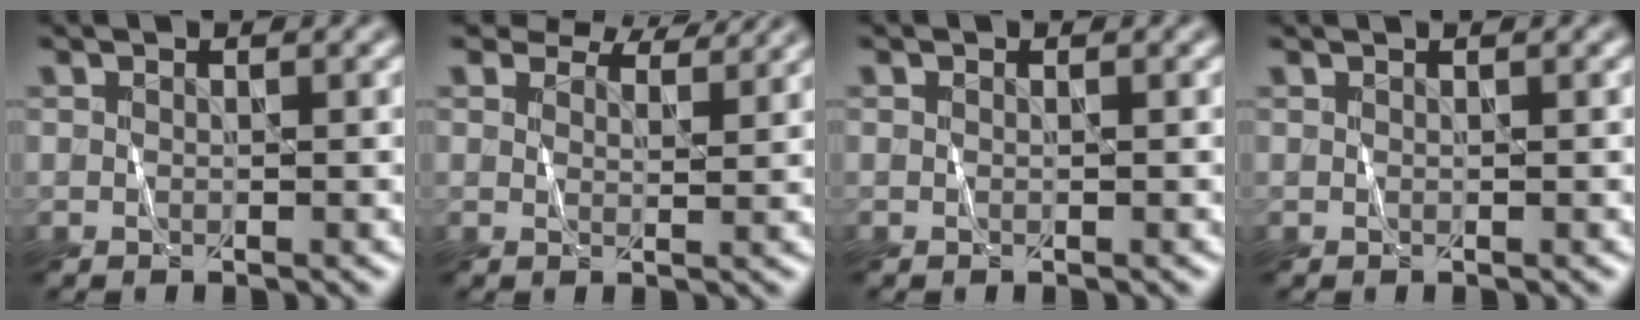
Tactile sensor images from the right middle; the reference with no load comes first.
{"total": 5.2, "force": [4.8, 1.3, 1.5], "torque": [-0.035, -0.003, 0.062]}
{"total": 0.0}
{"total": 0.5, "force": [0.4, 0.2, 0.3], "torque": [-0.004, 0.002, 0.002]}